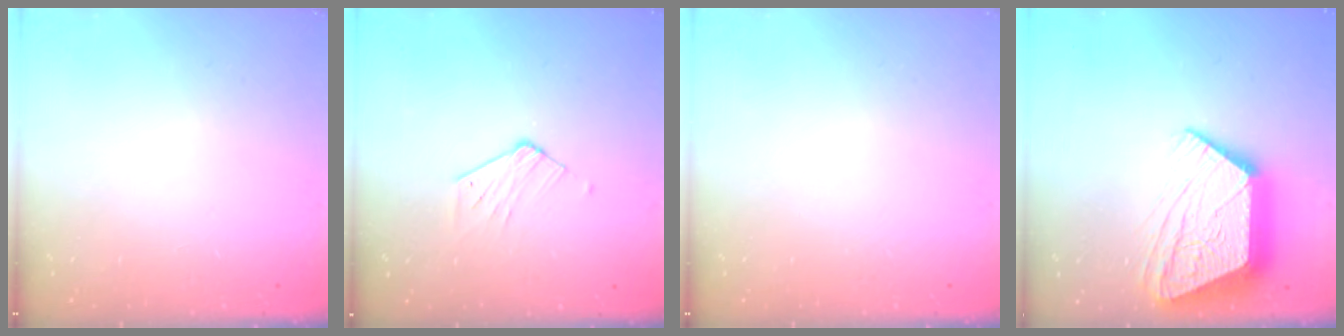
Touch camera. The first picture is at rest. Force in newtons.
{"total": 5.6, "press": 5.6, "slide": 0.4}
{"total": 0.0}
{"total": 19.1, "press": 19.0, "slide": 1.6}